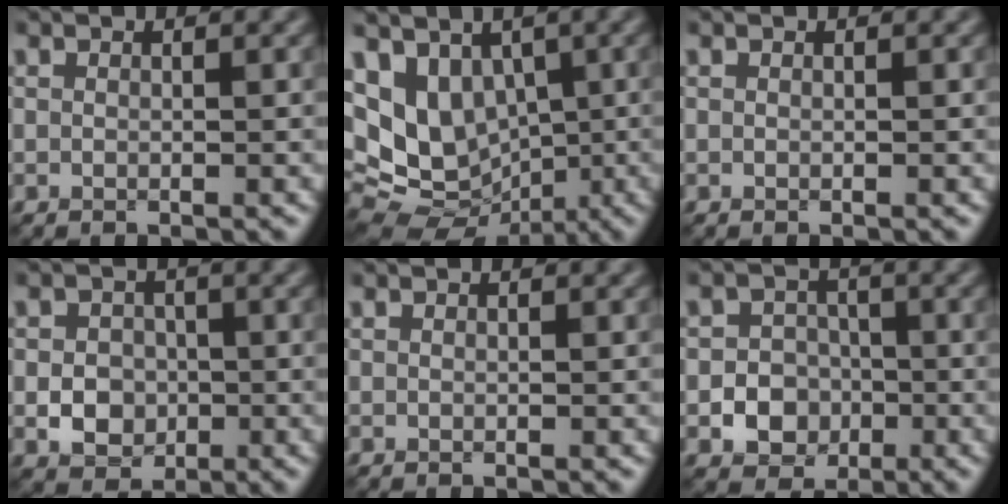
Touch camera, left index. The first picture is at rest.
{"total": 8.9, "force": [1.0, 7.0, 5.4], "torque": [-0.097, -0.004, 0.027]}
{"total": 0.0}
{"total": 3.5, "force": [-0.8, 2.9, 1.8], "torque": [-0.020, -0.002, -0.021]}
{"total": 0.0}
{"total": 5.4, "force": [-2.1, 4.6, 1.8], "torque": [-0.003, -0.002, -0.054]}